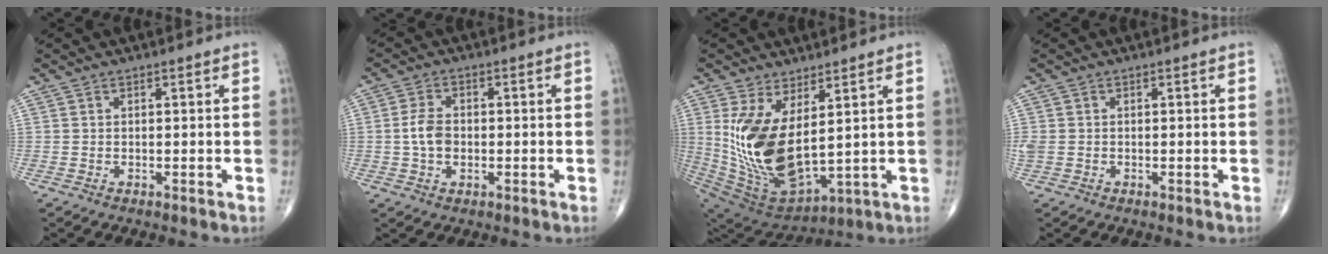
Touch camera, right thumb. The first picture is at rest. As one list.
[{"total": 5.2, "force": [-0.4, 3.4, 3.9], "torque": [-0.073, 0.007, -0.011]}, {"total": 17.7, "force": [3.3, 8.5, 15.2], "torque": [-0.300, -0.041, 0.089]}, {"total": 1.8, "force": [-0.1, 1.5, 1.1], "torque": [-0.039, 0.004, 0.001]}]